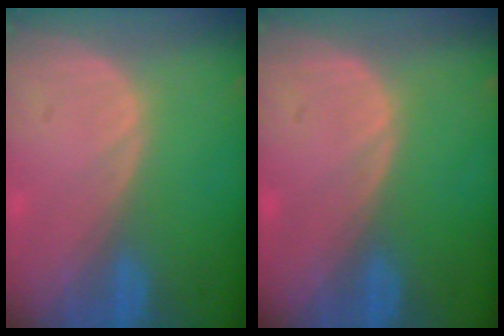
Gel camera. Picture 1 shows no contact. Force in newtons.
{"total": 0.0}